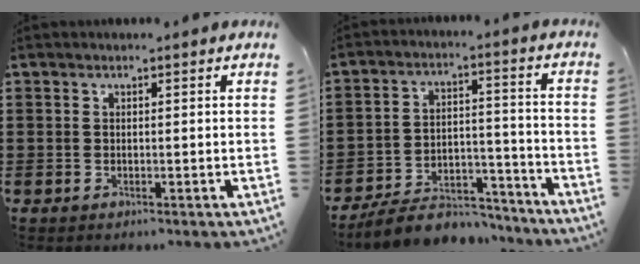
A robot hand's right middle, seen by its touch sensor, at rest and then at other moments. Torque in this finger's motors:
{"motor_torque": [1.31, -0.24, 0.59, 0.12]}